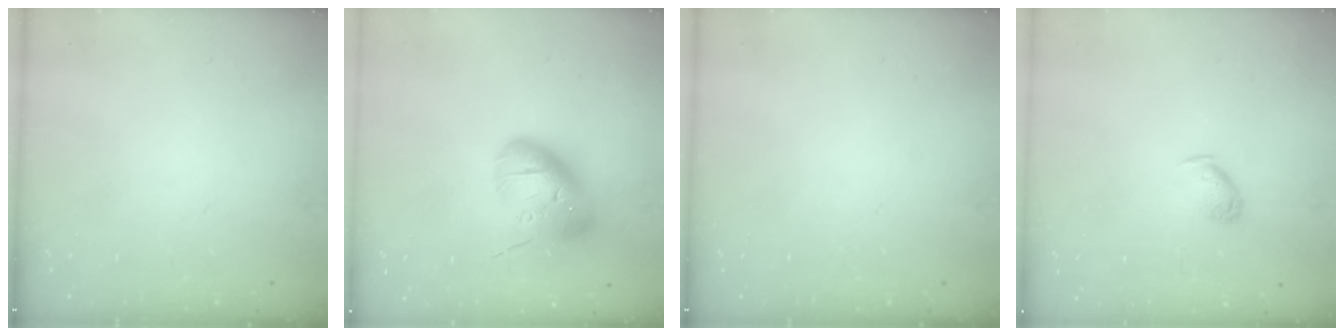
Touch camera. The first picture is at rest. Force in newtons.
{"total": 14.9, "press": 14.8, "slide": 1.9}
{"total": 0.0}
{"total": 5.8, "press": 5.7, "slide": 1.0}